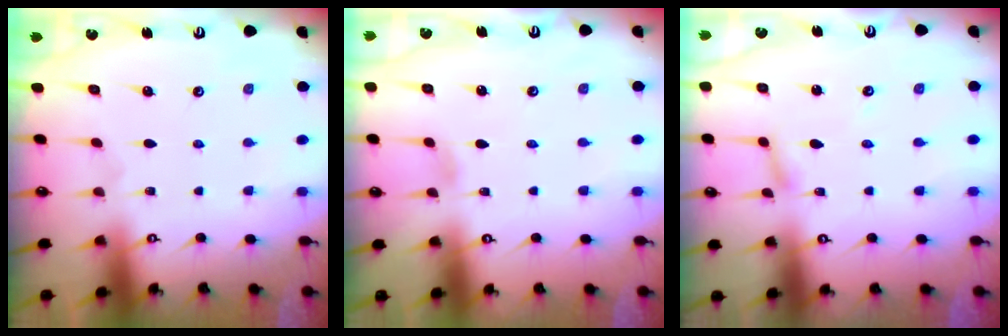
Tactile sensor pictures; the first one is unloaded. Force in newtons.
{"total": 2.6, "press": 2.6, "slide": 0.3}
{"total": 2.2, "press": 2.2, "slide": 0.3}